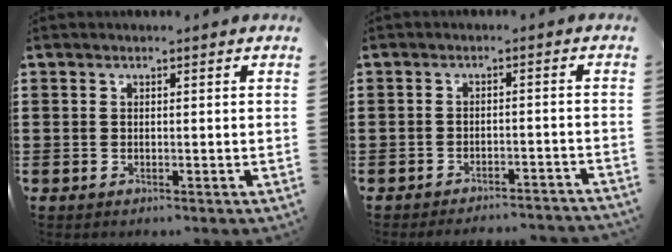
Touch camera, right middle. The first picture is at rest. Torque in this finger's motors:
{"motor_torque": [2.14, 0.00, 0.05, 0.04]}